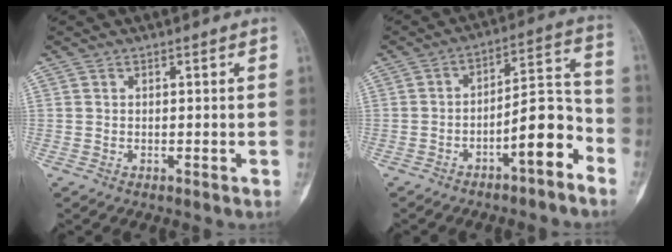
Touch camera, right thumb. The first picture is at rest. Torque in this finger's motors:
{"motor_torque": [0.72, 1.09, 0.94, -0.49, 0.20]}